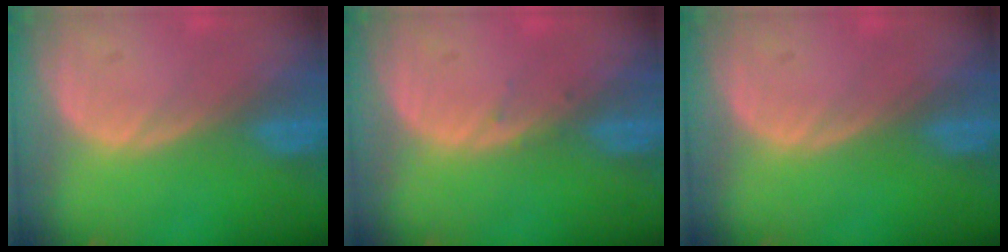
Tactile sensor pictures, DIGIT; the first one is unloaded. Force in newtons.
{"total": 0.7, "press": 0.4, "slide": 0.5}
{"total": 0.0}